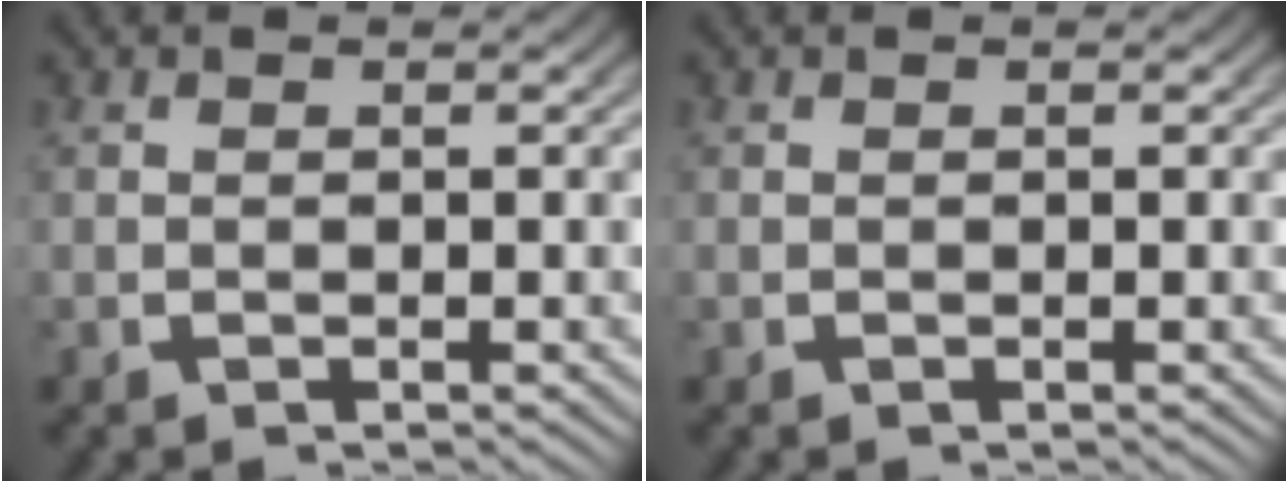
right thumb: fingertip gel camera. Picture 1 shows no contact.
{"total": 0.0}